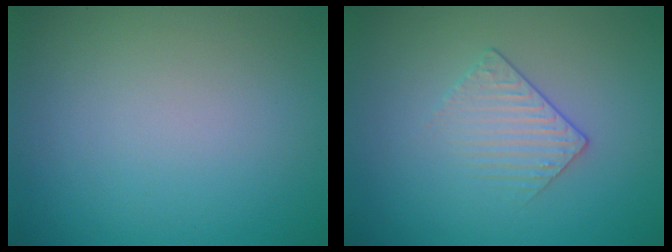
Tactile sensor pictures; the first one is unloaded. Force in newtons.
{"total": 1.5, "press": 1.0, "slide": 1.1}